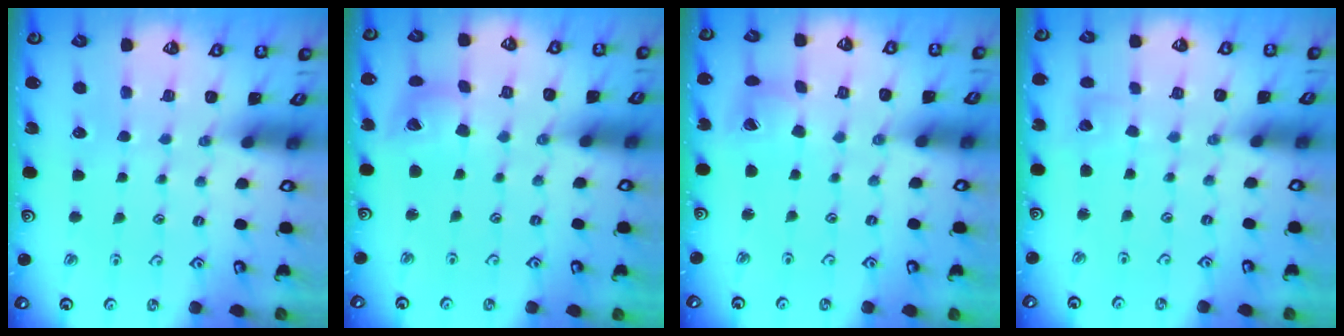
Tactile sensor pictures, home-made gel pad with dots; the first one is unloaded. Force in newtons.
{"total": 9.5, "press": 9.5, "slide": 1.1}
{"total": 7.9, "press": 7.9, "slide": 0.6}
{"total": 2.9, "press": 2.9, "slide": 0.3}